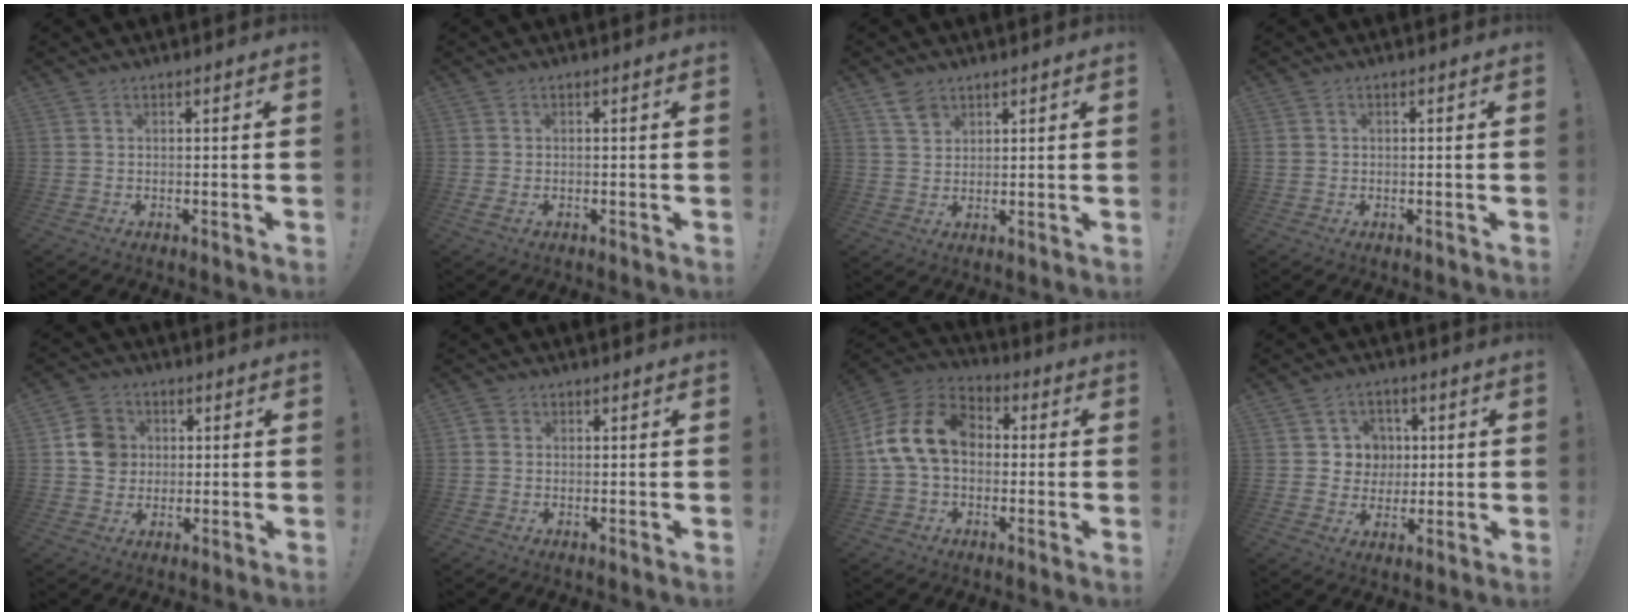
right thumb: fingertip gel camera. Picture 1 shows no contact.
{"total": 0.9, "force": [0.1, 0.5, 0.8], "torque": [-0.007, -0.001, 0.001]}
{"total": 5.2, "force": [3.5, 3.5, 1.6], "torque": [-0.023, -0.016, 0.066]}
{"total": 1.0, "force": [-0.2, 0.9, 0.4], "torque": [-0.005, 0.003, -0.004]}
{"total": 8.8, "force": [1.6, 8.2, 2.7], "torque": [-0.030, 0.001, 0.035]}
{"total": 1.7, "force": [0.4, 1.5, 0.7], "torque": [-0.006, 0.000, 0.005]}
{"total": 16.2, "force": [1.8, 11.7, 11.0], "torque": [-0.201, 0.020, 0.036]}
{"total": 7.2, "force": [1.1, 7.1, 0.7], "torque": [-0.013, -0.012, 0.026]}